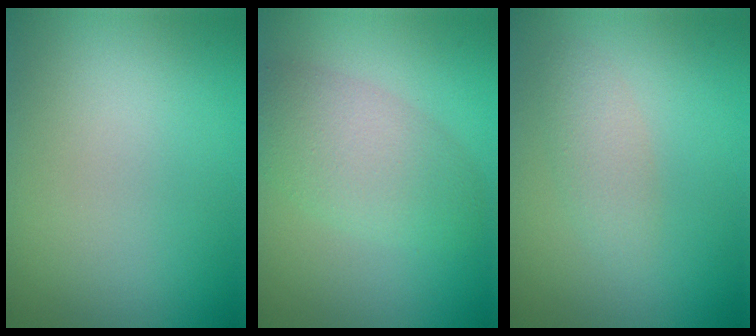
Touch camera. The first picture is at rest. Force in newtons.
{"total": 5.1, "press": 5.1, "slide": 0.3}
{"total": 1.8, "press": 1.8, "slide": 0.1}